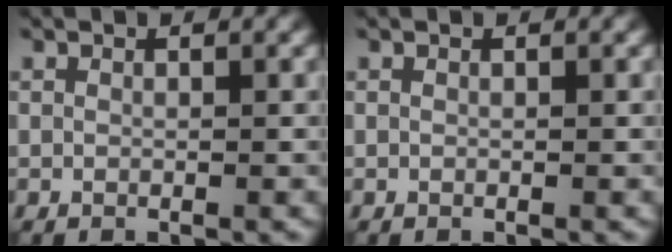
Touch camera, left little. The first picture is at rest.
{"total": 0.0}